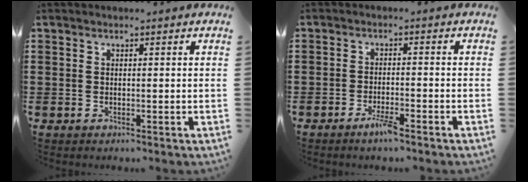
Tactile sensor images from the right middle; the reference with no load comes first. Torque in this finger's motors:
{"motor_torque": [1.21, -0.92, 0.12, 0.05]}